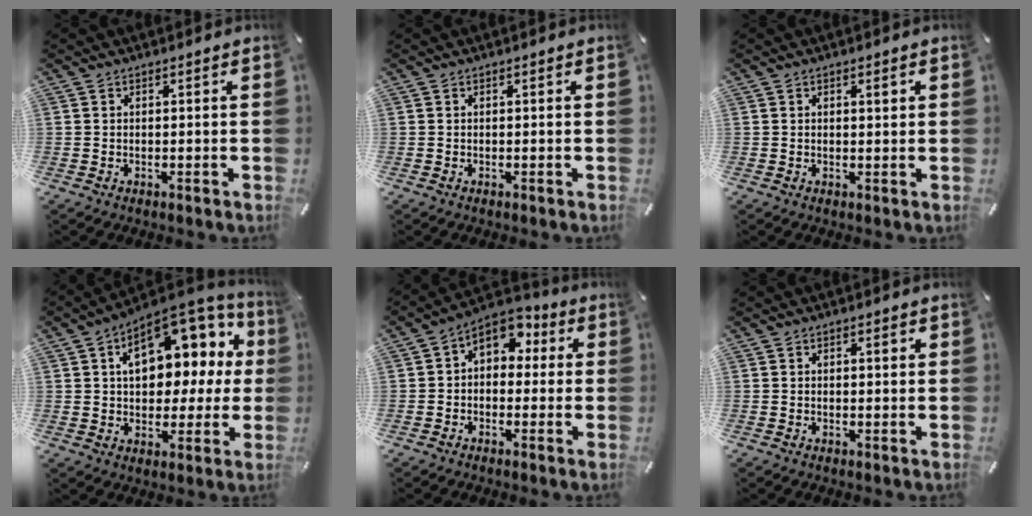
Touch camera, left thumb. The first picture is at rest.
{"total": 0.0}
{"total": 1.2, "force": [0.6, 0.5, 0.9], "torque": [-0.004, -0.003, 0.006]}
{"total": 15.2, "force": [5.8, 9.5, 10.4], "torque": [-0.137, -0.040, 0.102]}
{"total": 6.9, "force": [1.9, 5.4, 3.7], "torque": [-0.054, -0.004, 0.031]}
{"total": 1.1, "force": [0.5, 0.5, 0.8], "torque": [-0.010, 0.001, 0.006]}